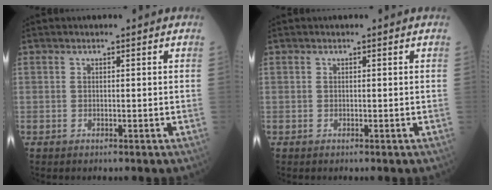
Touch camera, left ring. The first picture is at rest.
{"total": 0.0}